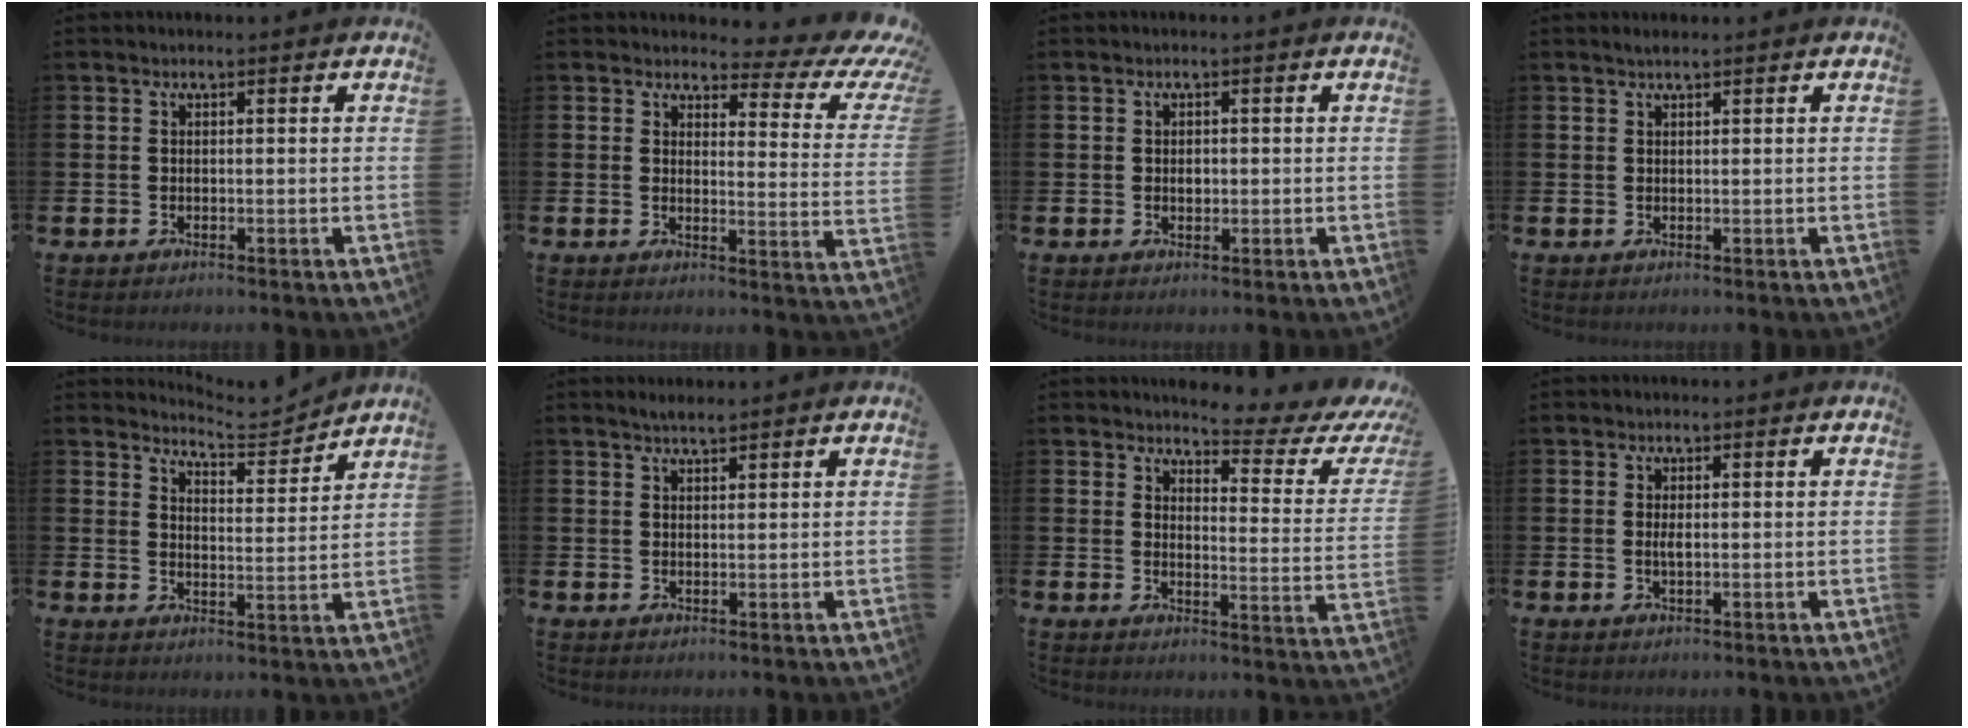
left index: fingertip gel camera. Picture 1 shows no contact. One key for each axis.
{"total": 3.7, "fx": 2.8, "fy": 1.7, "fz": 1.7, "tx": -0.017, "ty": -0.039, "tz": 0.033}
{"total": 1.0, "fx": 0.1, "fy": 0.8, "fz": 0.6, "tx": -0.005, "ty": 0.001, "tz": 0.000}
{"total": 0.9, "fx": 0.8, "fy": 0.1, "fz": 0.5, "tx": -0.001, "ty": -0.001, "tz": 0.012}
{"total": 5.5, "fx": 5.5, "fy": 0.4, "fz": 0.5, "tx": -0.015, "ty": -0.040, "tz": 0.096}
{"total": 2.1, "fx": 1.9, "fy": 0.4, "fz": 0.7, "tx": -0.008, "ty": -0.002, "tz": 0.032}
{"total": 3.9, "fx": 3.5, "fy": 1.0, "fz": 1.5, "tx": -0.024, "ty": -0.038, "tz": 0.047}
{"total": 1.2, "fx": 0.2, "fy": 0.4, "fz": 1.2, "tx": -0.023, "ty": 0.003, "tz": 0.001}